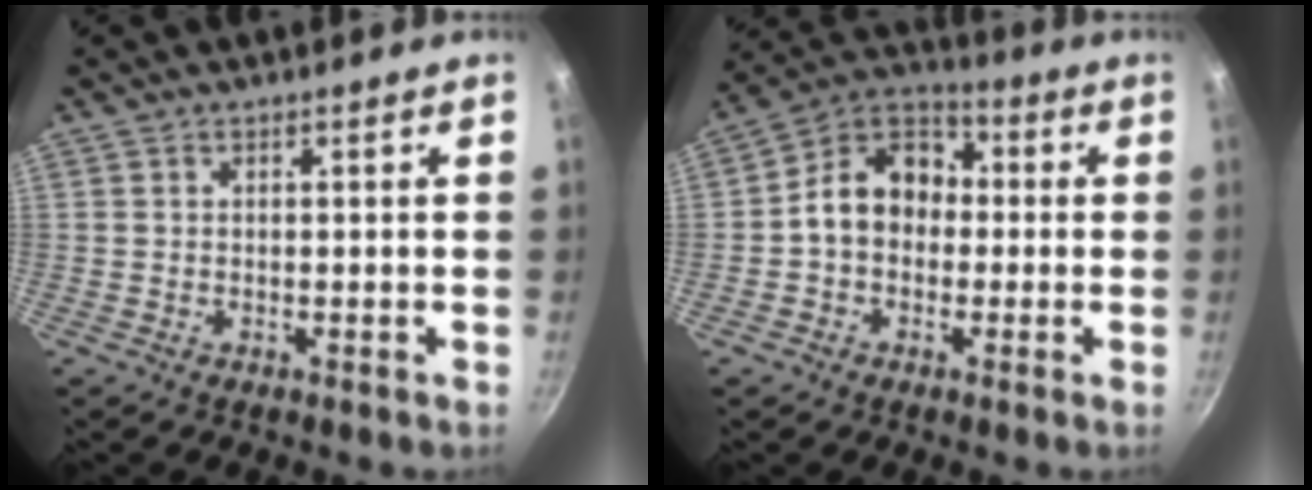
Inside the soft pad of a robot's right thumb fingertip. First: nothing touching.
{"total": 11.5, "force": [-0.5, 9.0, 7.0], "torque": [-0.076, 0.039, -0.032]}